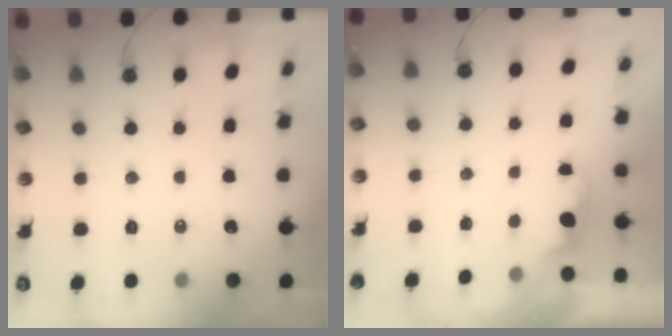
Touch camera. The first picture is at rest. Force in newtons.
{"total": 0.8, "press": 0.2, "slide": 0.7}